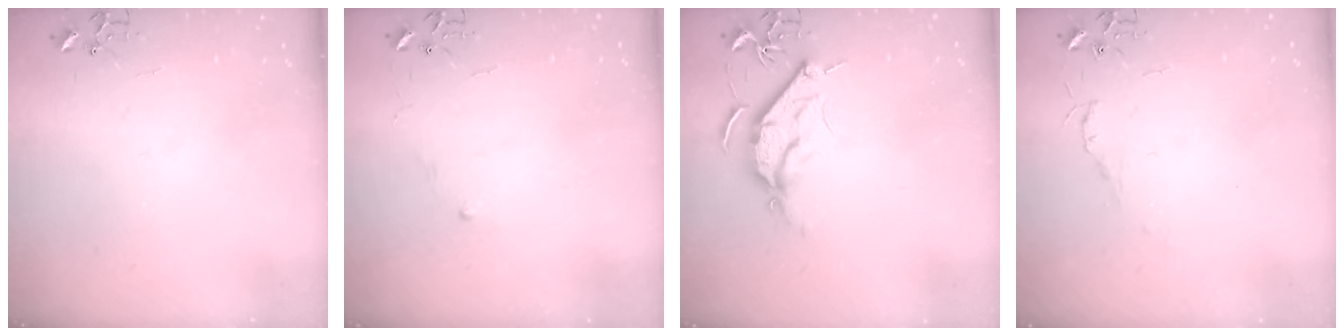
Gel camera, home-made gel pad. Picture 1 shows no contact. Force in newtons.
{"total": 4.4, "press": 4.4, "slide": 0.6}
{"total": 9.1, "press": 9.0, "slide": 0.8}
{"total": 4.8, "press": 4.8, "slide": 0.7}